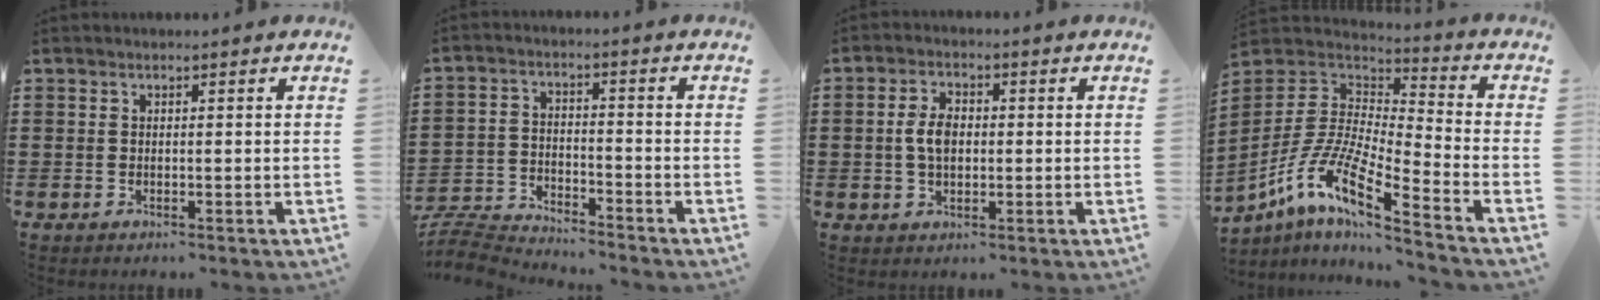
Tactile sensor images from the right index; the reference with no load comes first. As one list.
[{"total": 5.8, "force": [-5.7, 0.5, 0.5], "torque": [-0.027, 0.002, -0.121]}, {"total": 4.5, "force": [0.1, 2.7, 3.6], "torque": [-0.089, 0.005, -0.004]}, {"total": 9.6, "force": [-6.9, 1.4, 6.6], "torque": [-0.159, -0.021, -0.150]}]